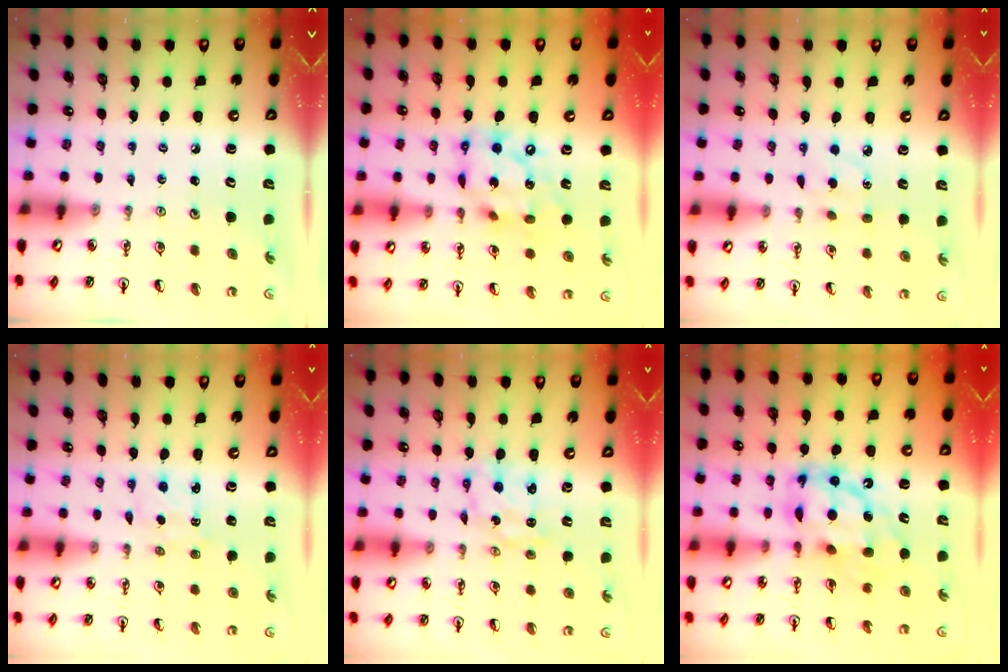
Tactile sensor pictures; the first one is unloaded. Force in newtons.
{"total": 14.3, "press": 14.2, "slide": 1.7}
{"total": 3.6, "press": 3.6, "slide": 0.5}
{"total": 1.8, "press": 1.7, "slide": 0.3}
{"total": 2.7, "press": 2.7, "slide": 0.3}
{"total": 14.6, "press": 14.5, "slide": 1.2}